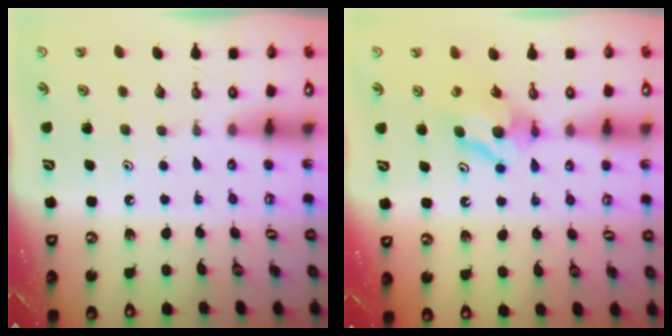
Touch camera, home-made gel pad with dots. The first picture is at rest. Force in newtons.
{"total": 8.3, "press": 8.3, "slide": 0.3}